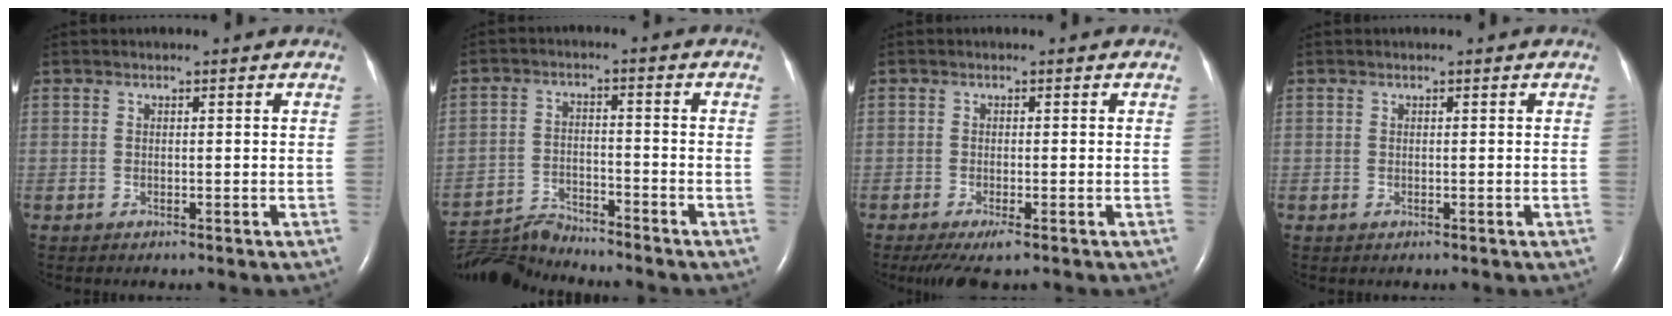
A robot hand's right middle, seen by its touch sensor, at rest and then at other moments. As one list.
[{"total": 6.8, "force": [-6.7, -0.5, -0.6], "torque": [0.001, -0.006, -0.123]}, {"total": 3.8, "force": [-2.3, 0.7, 2.9], "torque": [-0.055, -0.012, -0.039]}, {"total": 0.0}]